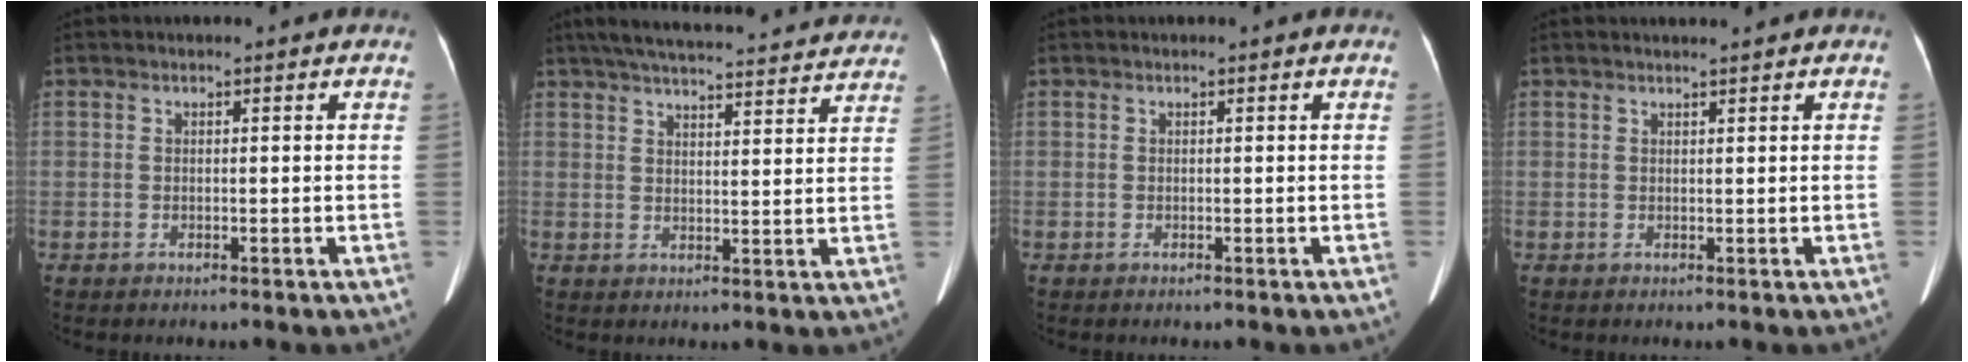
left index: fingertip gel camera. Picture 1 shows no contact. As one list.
[{"total": 25.1, "force": [23.0, 3.8, 9.4], "torque": [-0.152, 0.008, 0.292]}, {"total": 0.0}, {"total": 1.3, "force": [1.2, -0.2, 0.5], "torque": [-0.007, 0.004, 0.023]}]